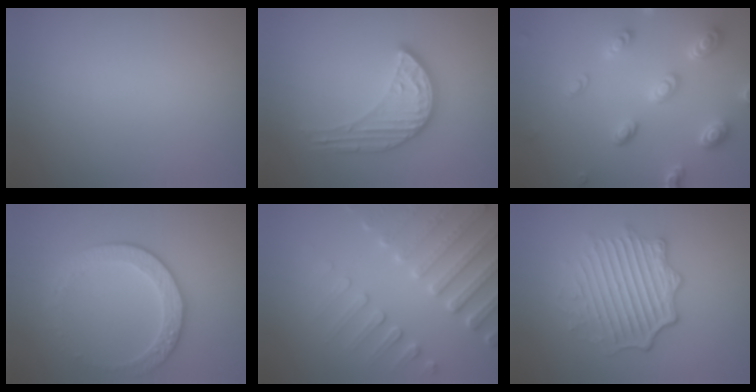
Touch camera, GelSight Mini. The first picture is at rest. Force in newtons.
{"total": 3.5, "press": 3.3, "slide": 1.3}
{"total": 4.6, "press": 3.7, "slide": 2.8}
{"total": 2.8, "press": 2.4, "slide": 1.4}
{"total": 4.8, "press": 4.5, "slide": 1.7}
{"total": 5.2, "press": 4.3, "slide": 2.9}